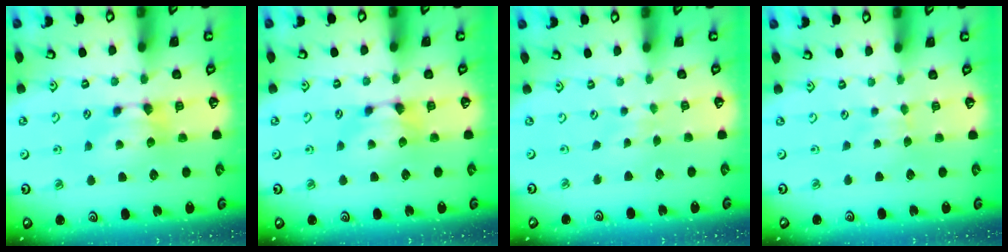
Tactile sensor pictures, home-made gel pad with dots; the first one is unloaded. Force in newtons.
{"total": 1.1, "press": 0.4, "slide": 1.0}
{"total": 4.2, "press": 4.1, "slide": 0.3}
{"total": 2.3, "press": 2.2, "slide": 0.5}